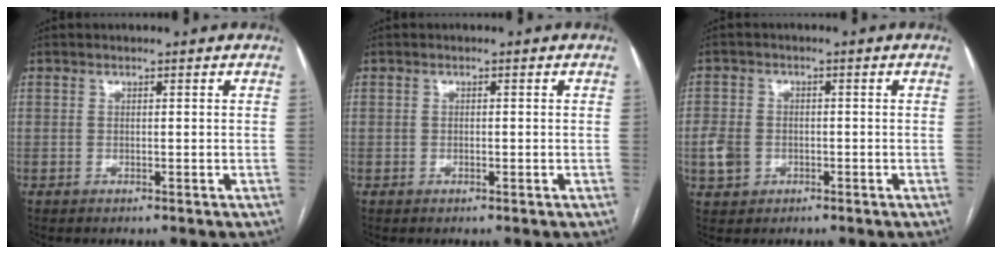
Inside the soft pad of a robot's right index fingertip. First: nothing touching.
{"total": 0.7, "force": [-0.3, 0.4, 0.5], "torque": [-0.008, 0.001, -0.005]}
{"total": 6.2, "force": [-1.9, 5.3, 2.6], "torque": [-0.072, 0.012, -0.022]}